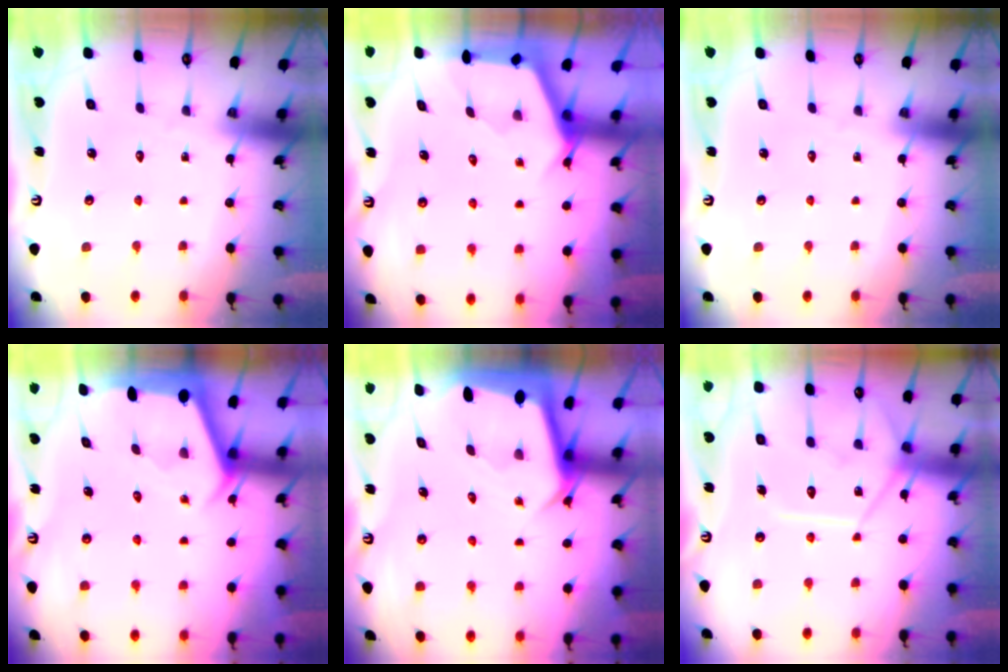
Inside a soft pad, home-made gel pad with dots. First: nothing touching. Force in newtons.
{"total": 2.5, "press": 2.5, "slide": 0.4}
{"total": 0.0}
{"total": 2.4, "press": 2.4, "slide": 0.3}
{"total": 3.9, "press": 3.9, "slide": 0.3}
{"total": 14.7, "press": 14.6, "slide": 1.4}